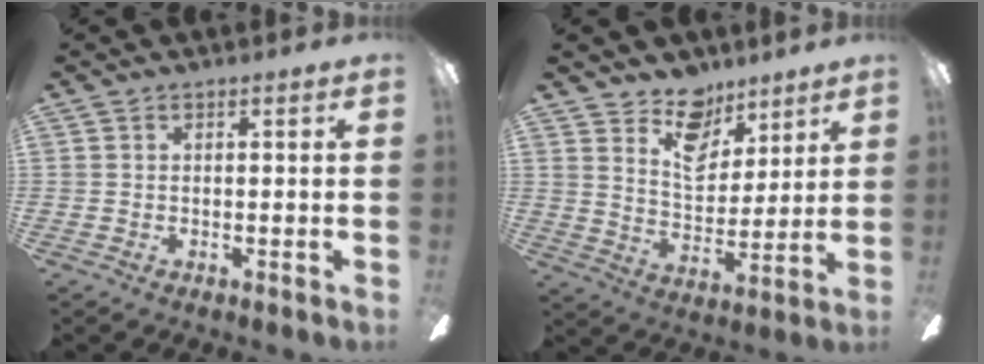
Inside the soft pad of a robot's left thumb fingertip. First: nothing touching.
{"total": 11.7, "force": [8.3, 6.8, 4.5], "torque": [-0.072, -0.045, 0.157]}